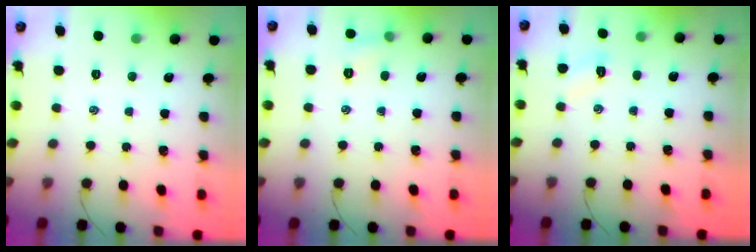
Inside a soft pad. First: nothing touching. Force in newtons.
{"total": 4.7, "press": 4.5, "slide": 1.5}
{"total": 4.1, "press": 4.0, "slide": 0.6}